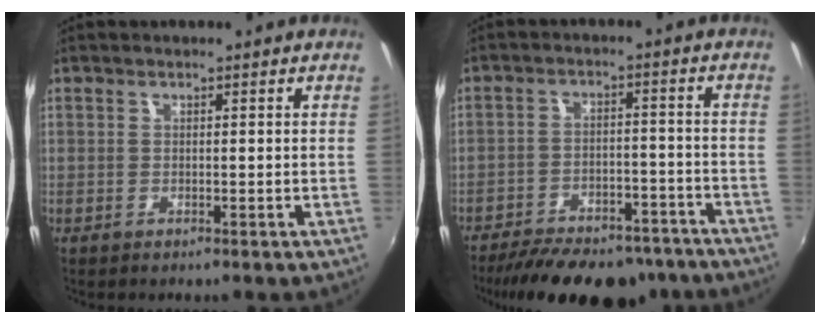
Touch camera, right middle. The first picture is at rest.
{"total": 21.3, "force": [-17.5, 8.1, 9.1], "torque": [-0.179, -0.001, -0.229]}